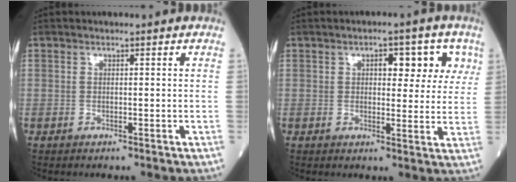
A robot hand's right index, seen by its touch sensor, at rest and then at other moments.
{"total": 6.4, "force": [2.7, 3.2, 4.9], "torque": [-0.046, 0.016, 0.030]}